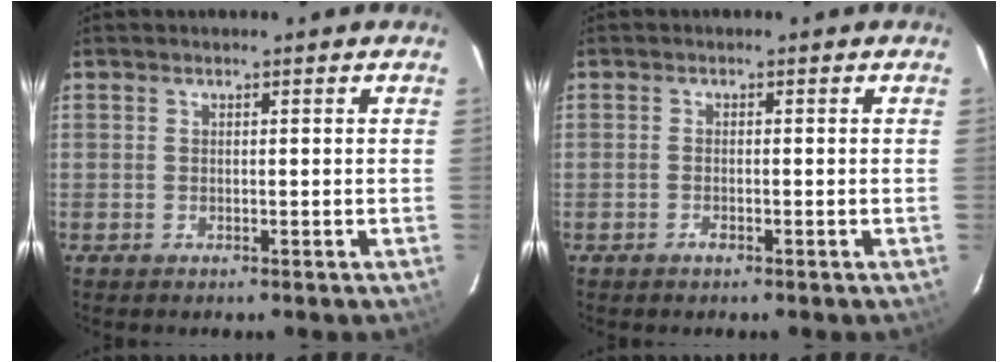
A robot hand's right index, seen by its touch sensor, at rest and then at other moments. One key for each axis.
{"total": 1.0, "fx": -0.7, "fy": 0.3, "fz": 0.6, "tx": -0.013, "ty": 0.000, "tz": -0.014}